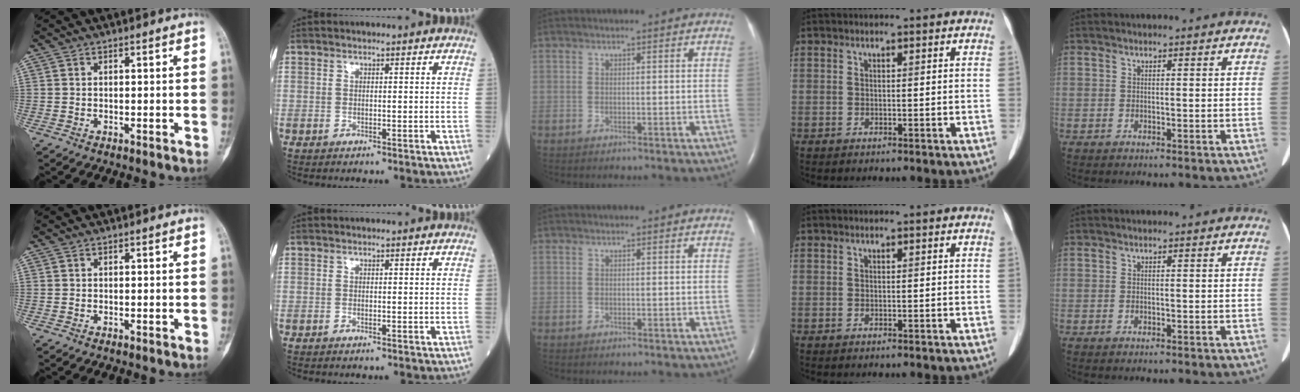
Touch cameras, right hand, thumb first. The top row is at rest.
{}